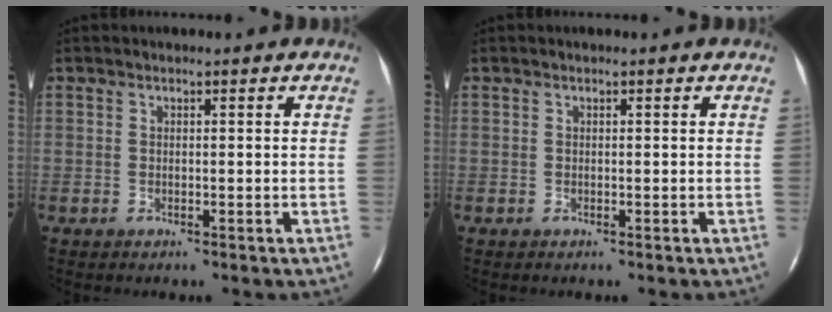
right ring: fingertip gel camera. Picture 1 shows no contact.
{"total": 0.0}